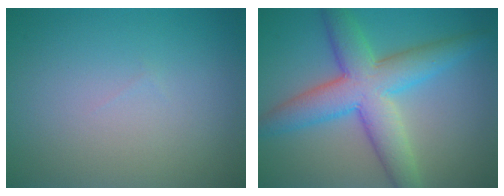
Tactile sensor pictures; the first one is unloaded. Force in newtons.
{"total": 7.7, "press": 7.7, "slide": 0.3}